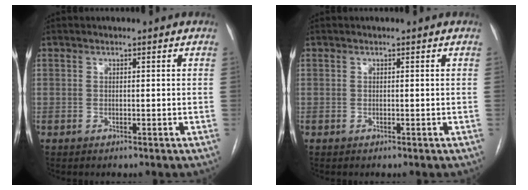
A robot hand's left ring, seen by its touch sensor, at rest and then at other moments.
{"total": 0.0}